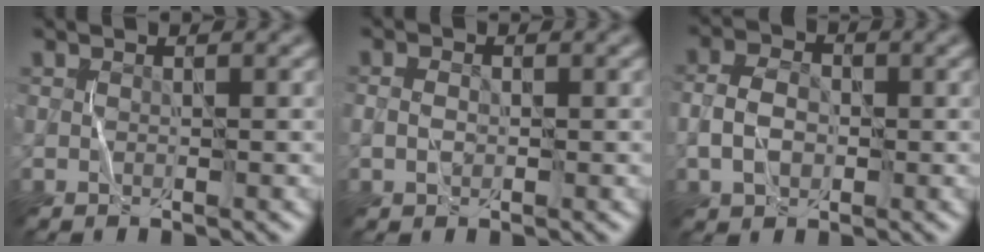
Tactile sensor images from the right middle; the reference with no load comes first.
{"total": 1.0, "force": [-0.2, 0.8, 0.7], "torque": [-0.014, 0.000, -0.002]}
{"total": 3.1, "force": [-0.7, 2.3, 2.1], "torque": [-0.037, 0.003, -0.017]}